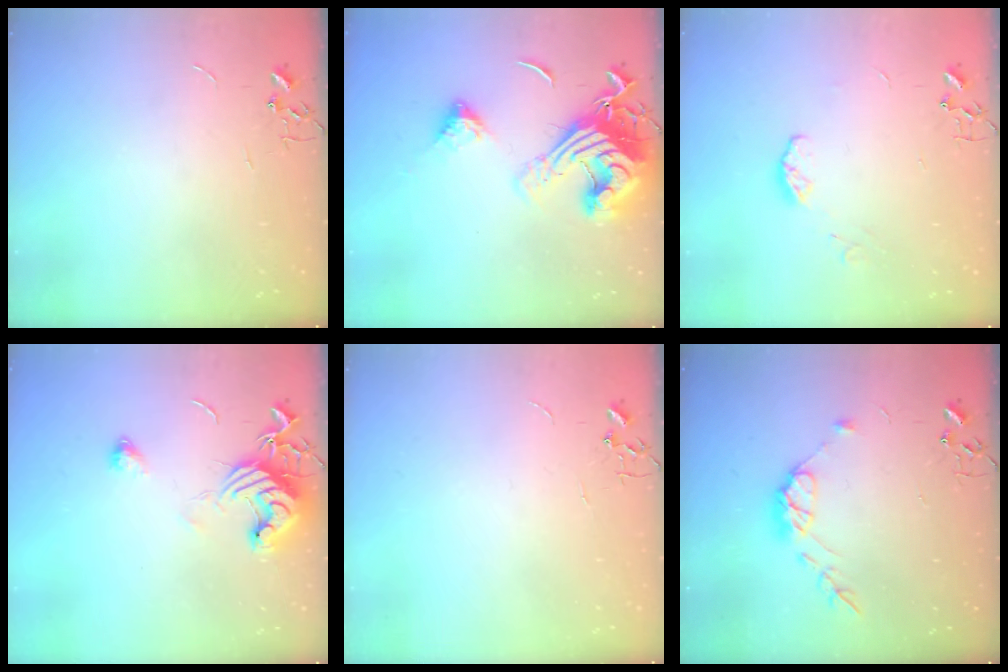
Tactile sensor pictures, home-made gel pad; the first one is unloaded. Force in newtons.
{"total": 20.9, "press": 20.7, "slide": 2.4}
{"total": 6.0, "press": 5.9, "slide": 0.9}
{"total": 12.0, "press": 11.9, "slide": 1.6}
{"total": 0.0}
{"total": 9.8, "press": 9.8, "slide": 0.7}